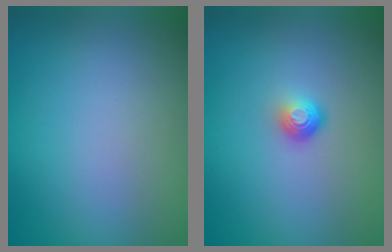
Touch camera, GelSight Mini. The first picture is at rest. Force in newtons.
{"total": 1.7, "press": 1.2, "slide": 1.3}